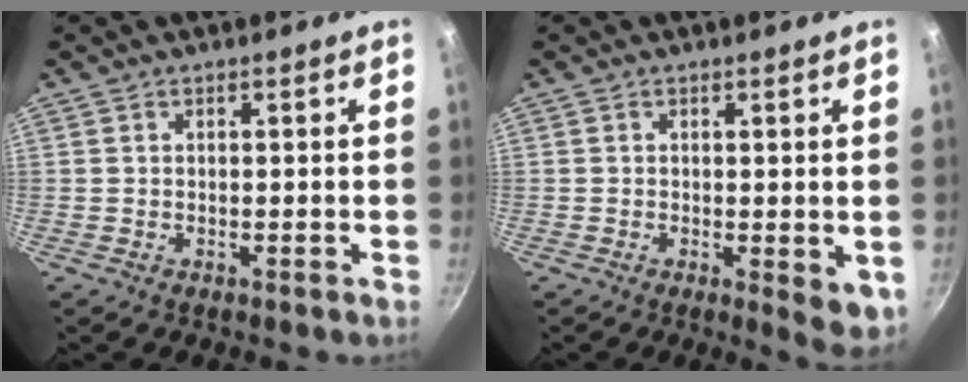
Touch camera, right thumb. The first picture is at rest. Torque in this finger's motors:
{"motor_torque": [-0.11, 0.41, 0.13, -0.13, -0.02]}